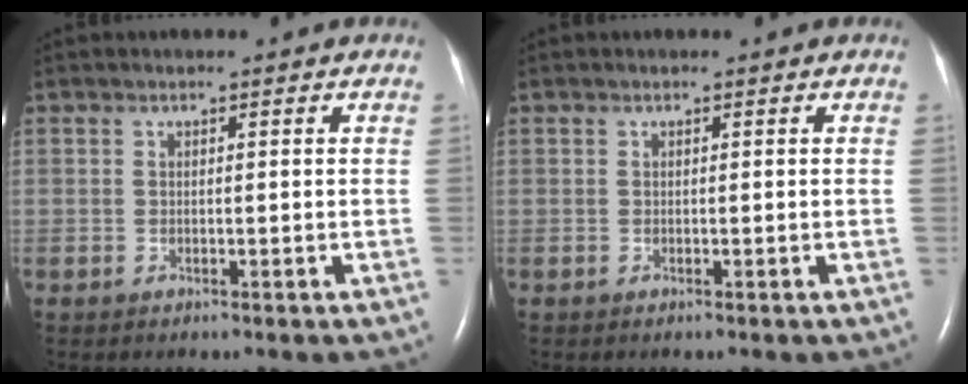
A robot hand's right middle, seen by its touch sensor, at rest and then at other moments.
{"total": 0.0}